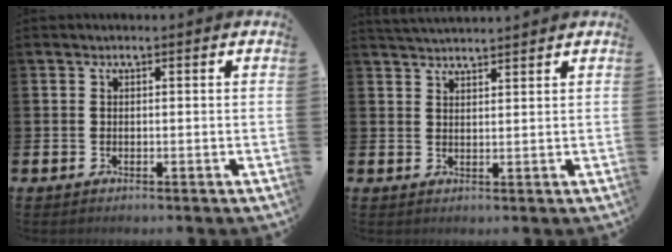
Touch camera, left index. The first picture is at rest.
{"total": 3.0, "force": [3.0, 0.1, 0.2], "torque": [-0.007, -0.013, 0.054]}